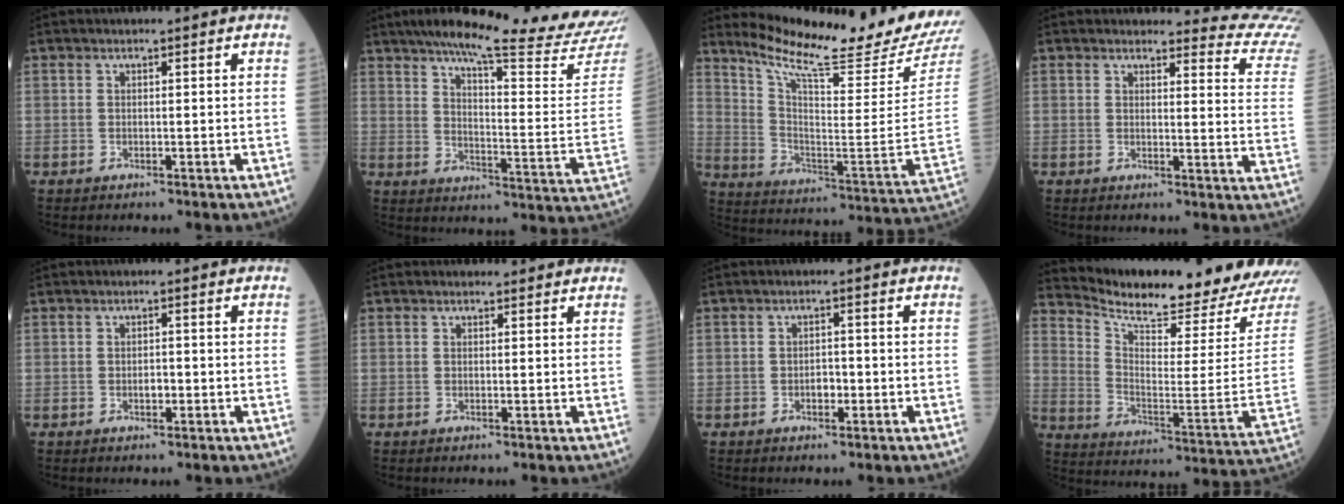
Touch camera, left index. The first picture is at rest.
{"total": 25.4, "force": [22.3, -0.4, 12.1], "torque": [-0.178, -0.085, 0.281]}
{"total": 22.8, "force": [20.7, -1.6, 9.5], "torque": [-0.174, -0.118, 0.295]}
{"total": 12.6, "force": [12.6, 0.6, 0.2], "torque": [0.036, -0.113, 0.094]}
{"total": 1.3, "force": [-0.6, 0.7, 1.0], "torque": [-0.015, -0.001, -0.011]}
{"total": 1.5, "force": [1.4, 0.6, 0.0], "torque": [-0.005, -0.001, 0.010]}
{"total": 1.7, "force": [-0.9, 0.9, 1.2], "torque": [-0.014, 0.001, -0.016]}
{"total": 20.1, "force": [19.4, 0.4, 5.2], "torque": [-0.111, -0.100, 0.268]}